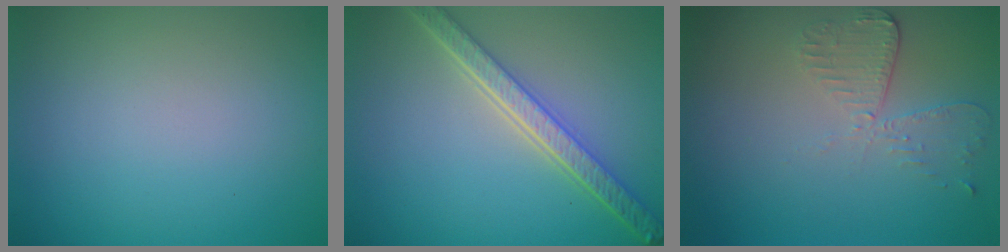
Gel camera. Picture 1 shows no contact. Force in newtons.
{"total": 5.5, "press": 4.0, "slide": 3.7}
{"total": 2.9, "press": 2.6, "slide": 1.3}